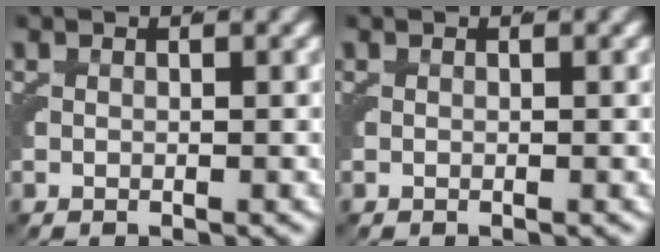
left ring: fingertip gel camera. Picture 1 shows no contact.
{"total": 0.0}